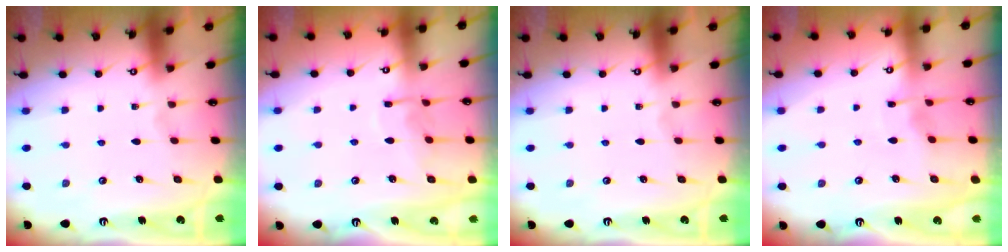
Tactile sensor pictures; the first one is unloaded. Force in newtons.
{"total": 7.6, "press": 7.6, "slide": 0.4}
{"total": 0.0}
{"total": 3.5, "press": 3.5, "slide": 0.5}